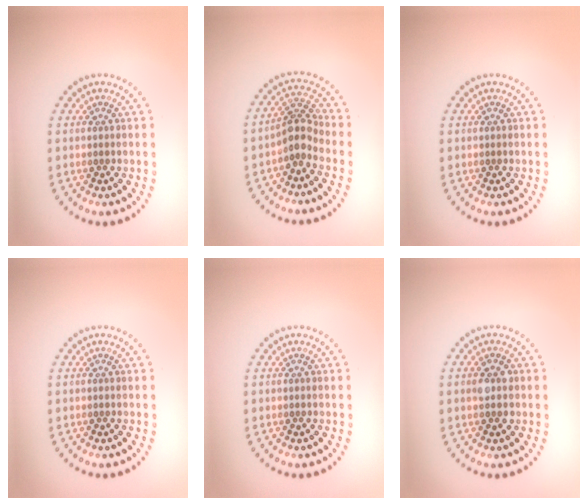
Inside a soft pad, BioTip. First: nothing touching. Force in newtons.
{"total": 2.6, "press": 2.1, "slide": 1.7}
{"total": 0.0}
{"total": 0.0}
{"total": 0.0}
{"total": 2.3, "press": 2.3, "slide": 0.1}